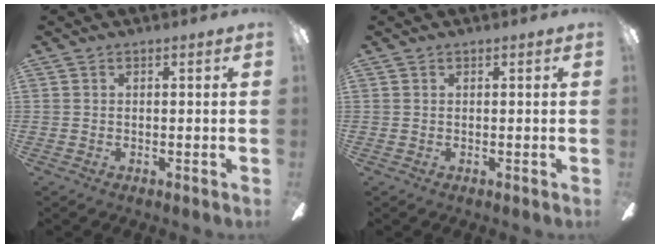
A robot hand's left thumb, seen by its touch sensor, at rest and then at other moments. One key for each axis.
{"total": 0.0}